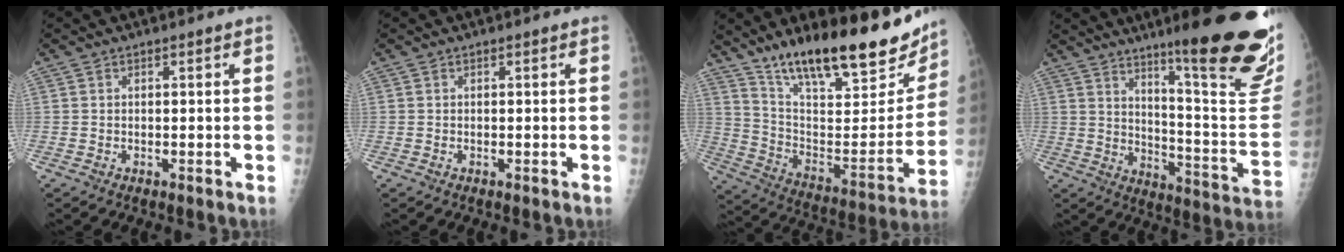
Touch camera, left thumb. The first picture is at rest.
{"total": 0.0}
{"total": 28.0, "force": [20.0, 8.5, 17.7], "torque": [-0.240, -0.075, 0.313]}
{"total": 25.9, "force": [16.1, 3.7, 19.9], "torque": [-0.238, -0.094, 0.231]}